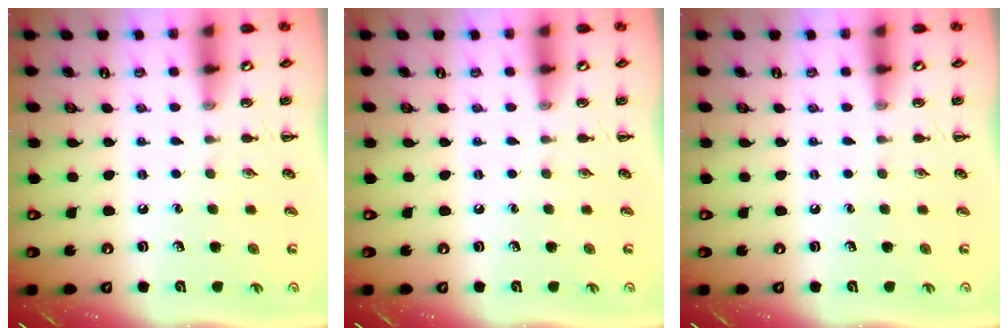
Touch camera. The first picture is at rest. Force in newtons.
{"total": 0.0}
{"total": 0.0}